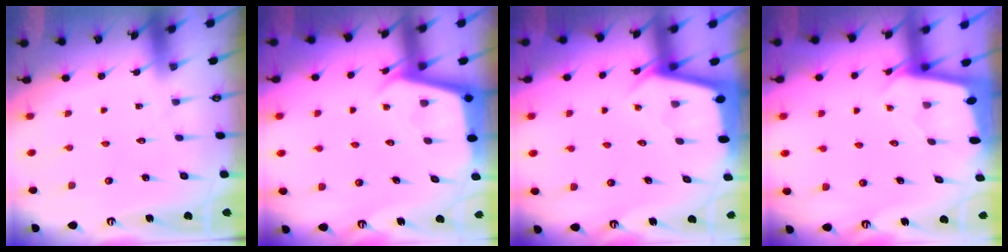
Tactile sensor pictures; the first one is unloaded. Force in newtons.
{"total": 4.0, "press": 4.0, "slide": 0.2}
{"total": 2.9, "press": 2.8, "slide": 0.3}
{"total": 1.8, "press": 1.8, "slide": 0.1}